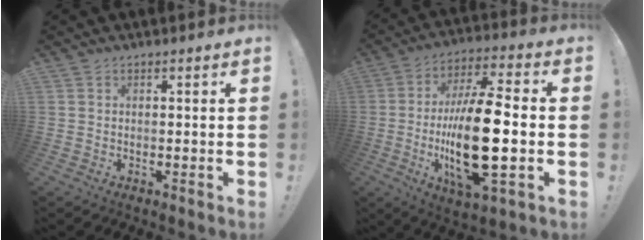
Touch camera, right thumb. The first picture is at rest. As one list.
[{"total": 22.5, "force": [-3.1, 7.1, 21.1], "torque": [-0.401, -0.004, -0.053]}]